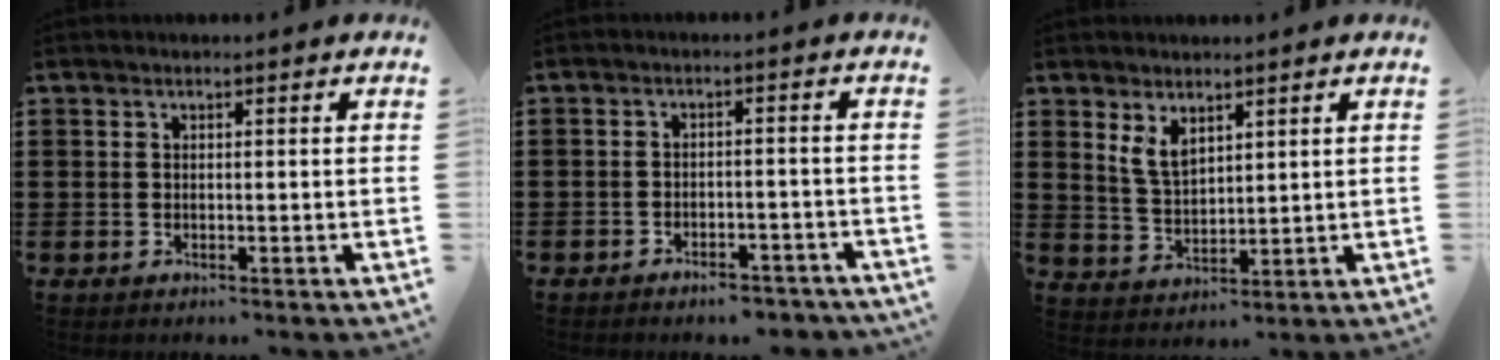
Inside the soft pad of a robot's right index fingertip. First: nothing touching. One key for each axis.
{"total": 3.2, "fx": -3.1, "fy": 0.4, "fz": 0.4, "tx": -0.009, "ty": 0.001, "tz": -0.063}
{"total": 4.3, "fx": 2.5, "fy": 2.1, "fz": 2.7, "tx": -0.060, "ty": 0.004, "tz": 0.047}